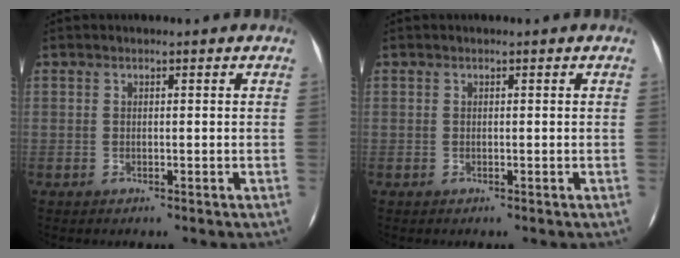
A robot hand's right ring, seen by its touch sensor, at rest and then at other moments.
{"total": 0.0}